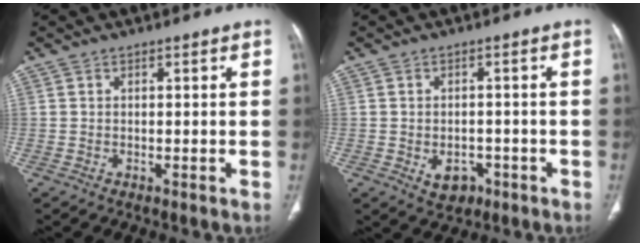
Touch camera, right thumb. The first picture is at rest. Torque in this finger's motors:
{"motor_torque": [-0.25, 0.32, 0.00, -0.11, 0.04]}